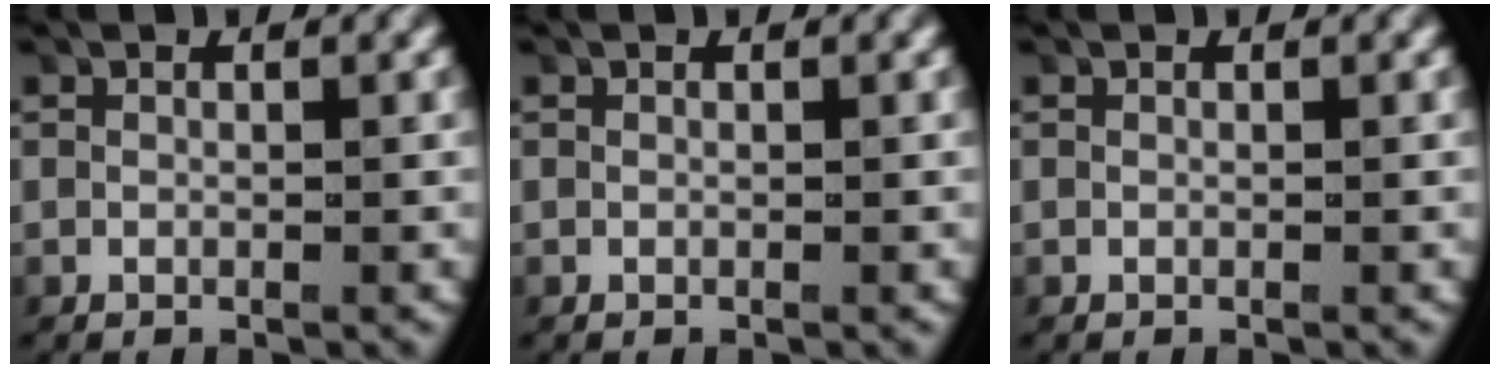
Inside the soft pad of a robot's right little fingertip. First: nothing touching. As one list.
[{"total": 0.0}, {"total": 0.0}]